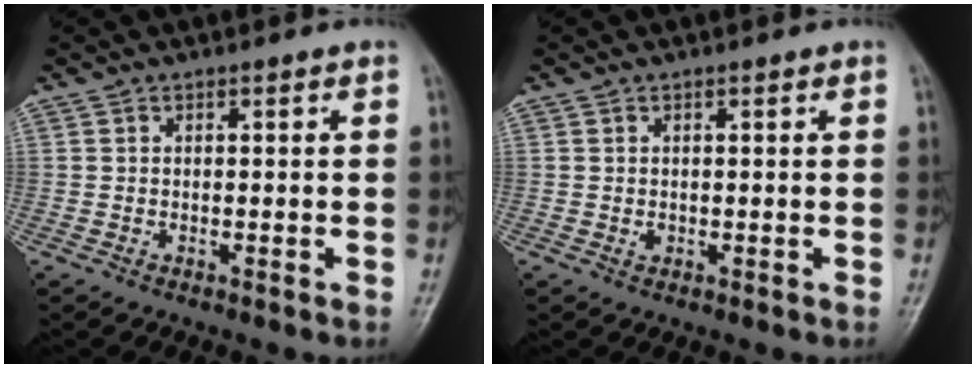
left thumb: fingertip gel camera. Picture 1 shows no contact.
{"total": 0.9, "force": [0.1, 0.7, 0.6], "torque": [-0.005, 0.000, 0.004]}